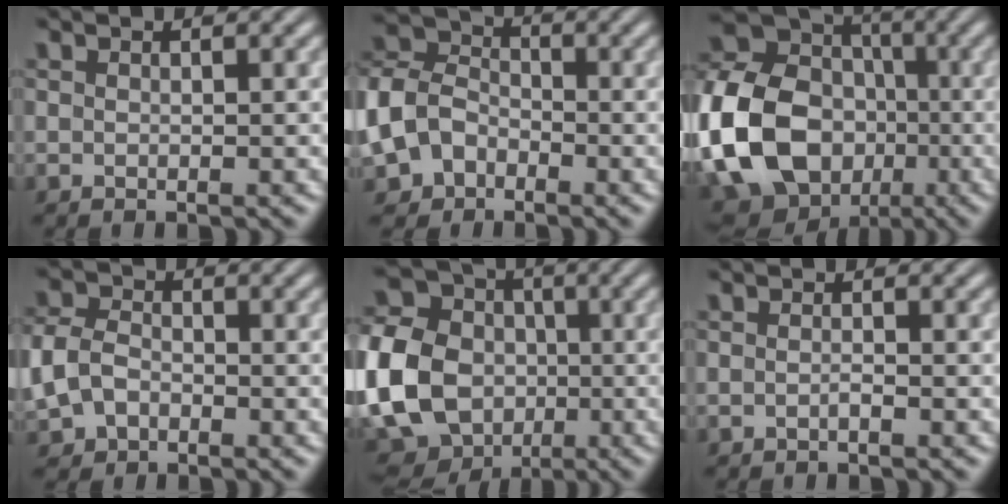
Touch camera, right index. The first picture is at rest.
{"total": 10.5, "force": [-2.6, 9.5, 3.5], "torque": [-0.119, -0.039, -0.045]}
{"total": 22.3, "force": [-5.2, 19.7, 9.0], "torque": [-0.254, -0.087, -0.080]}
{"total": 4.7, "force": [-1.3, 4.1, 2.0], "torque": [-0.073, -0.025, -0.014]}
{"total": 16.9, "force": [-2.3, 15.2, 6.9], "torque": [-0.190, -0.059, -0.042]}
{"total": 0.8, "force": [-0.5, 0.4, 0.5], "torque": [-0.013, -0.002, -0.011]}